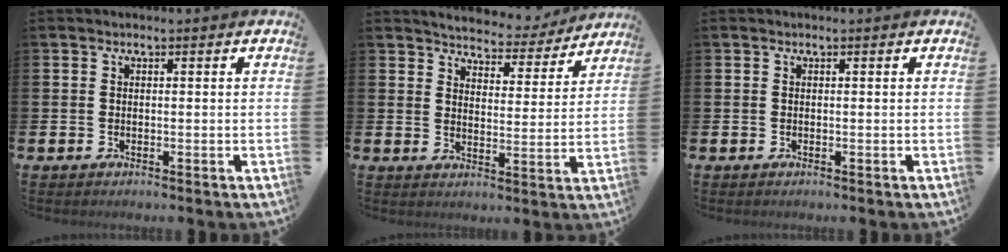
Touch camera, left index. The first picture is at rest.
{"total": 5.1, "force": [5.0, 1.1, 0.2], "torque": [-0.019, -0.042, 0.082]}
{"total": 0.0}